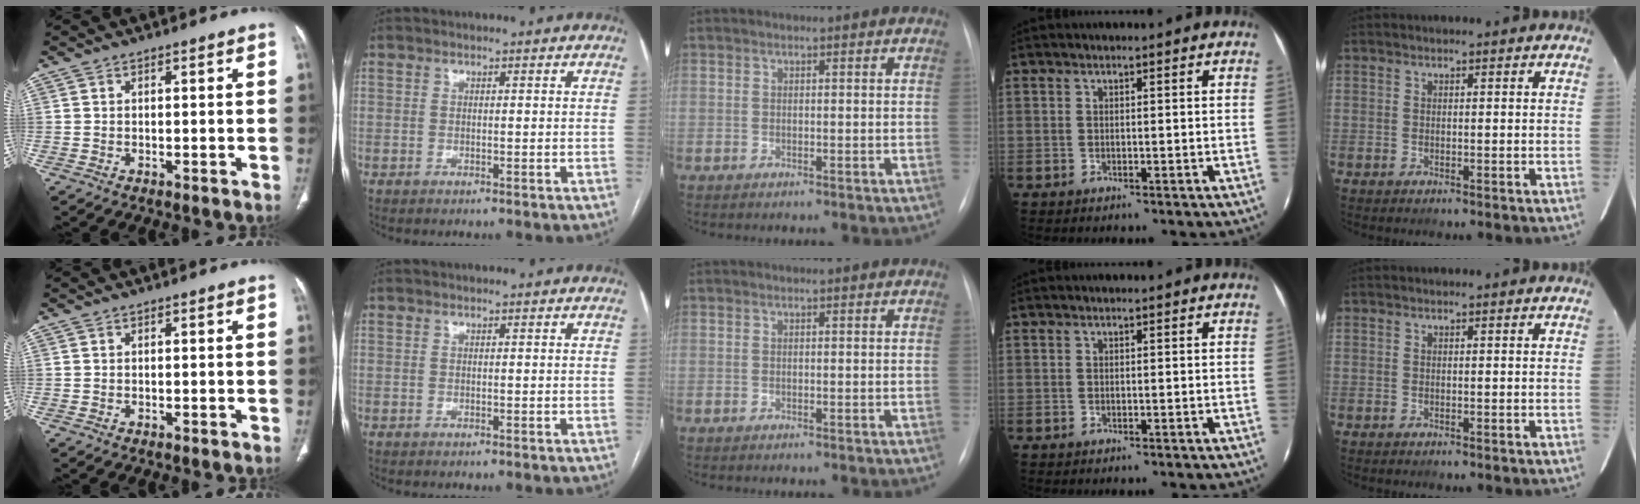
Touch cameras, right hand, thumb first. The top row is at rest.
{}